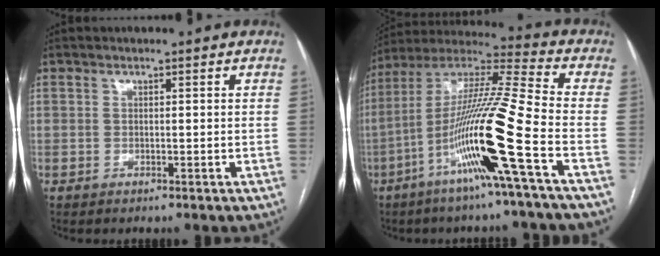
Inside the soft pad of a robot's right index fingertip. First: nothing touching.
{"total": 18.5, "force": [-6.9, -1.7, 17.0], "torque": [-0.332, -0.013, -0.138]}